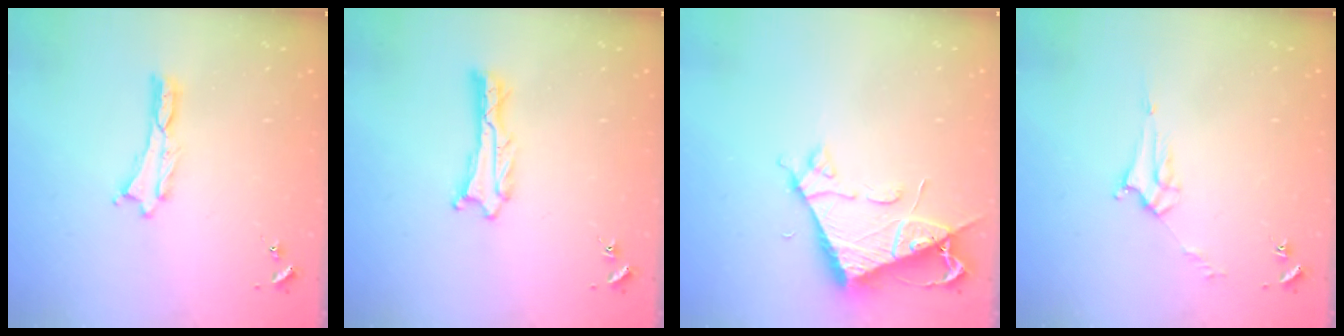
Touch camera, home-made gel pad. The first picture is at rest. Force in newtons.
{"total": 0.9, "press": 0.8, "slide": 0.1}
{"total": 6.5, "press": 6.5, "slide": 0.7}
{"total": 3.8, "press": 3.8, "slide": 0.3}